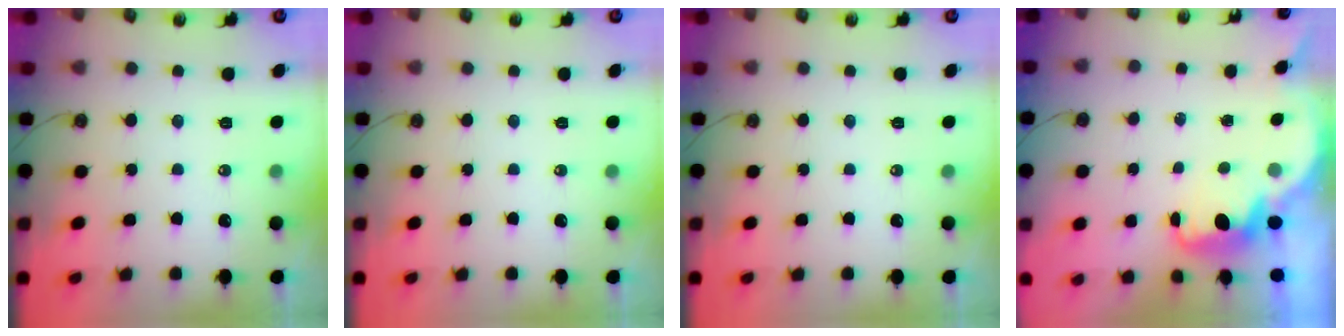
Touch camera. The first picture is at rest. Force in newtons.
{"total": 0.0}
{"total": 0.0}
{"total": 2.2, "press": 2.1, "slide": 0.7}